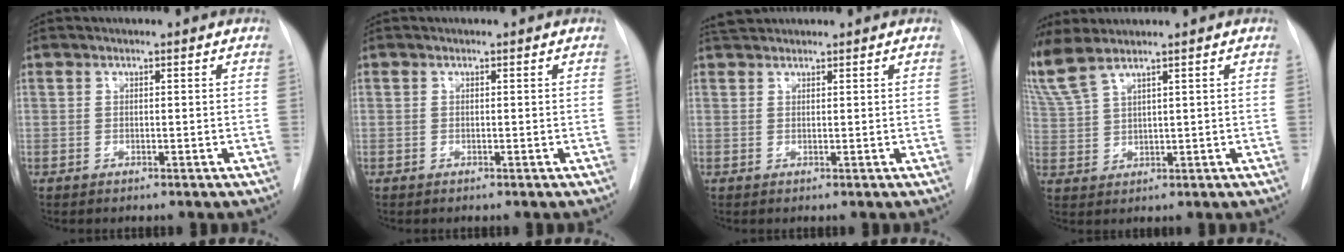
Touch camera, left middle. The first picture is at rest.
{"total": 0.0}
{"total": 2.2, "force": [2.1, 0.6, 0.2], "torque": [-0.005, 0.017, 0.037]}
{"total": 8.5, "force": [6.6, 1.7, 5.0], "torque": [-0.145, 0.006, 0.145]}